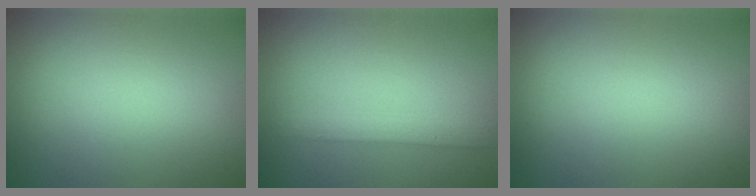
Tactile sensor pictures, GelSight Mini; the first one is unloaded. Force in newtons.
{"total": 2.2, "press": 2.2, "slide": 0.1}
{"total": 0.0}